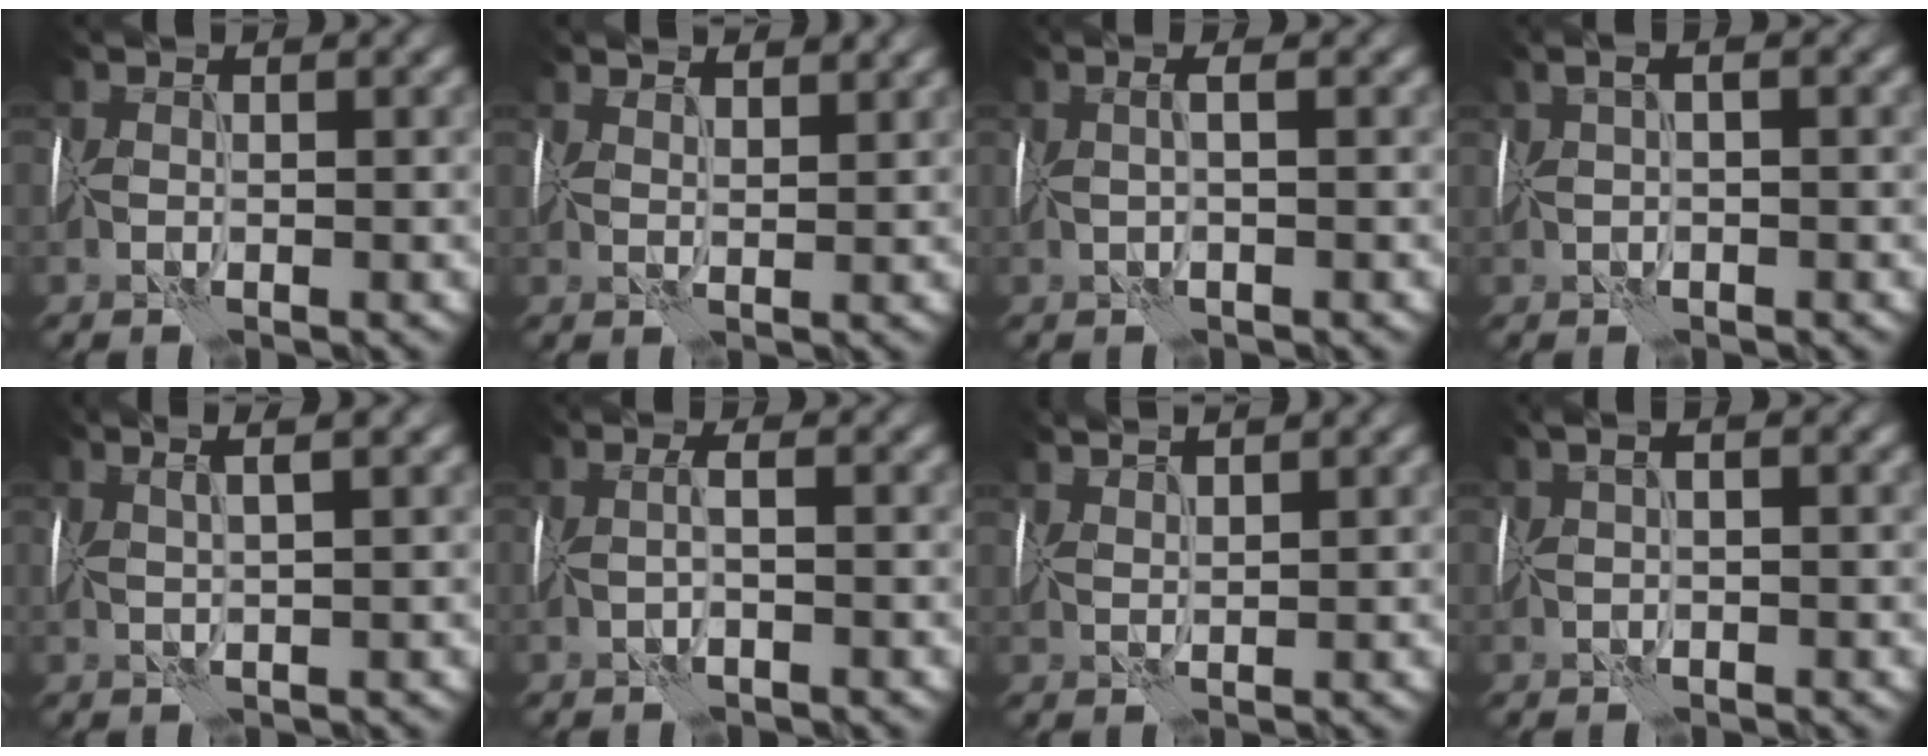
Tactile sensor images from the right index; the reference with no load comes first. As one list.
[{"total": 3.7, "force": [3.2, 0.9, 1.7], "torque": [-0.035, 0.022, 0.043]}, {"total": 1.6, "force": [0.6, -0.2, 1.5], "torque": [-0.024, 0.007, 0.008]}, {"total": 2.8, "force": [1.3, 0.5, 2.5], "torque": [-0.044, 0.020, 0.014]}, {"total": 3.7, "force": [2.2, 0.7, 2.9], "torque": [-0.025, 0.024, 0.013]}, {"total": 1.2, "force": [0.2, -0.4, 1.1], "torque": [-0.027, 0.005, 0.001]}, {"total": 3.2, "force": [2.8, 0.3, 1.5], "torque": [-0.024, 0.019, 0.029]}, {"total": 2.4, "force": [1.0, 0.6, 2.1], "torque": [-0.038, 0.020, 0.011]}]